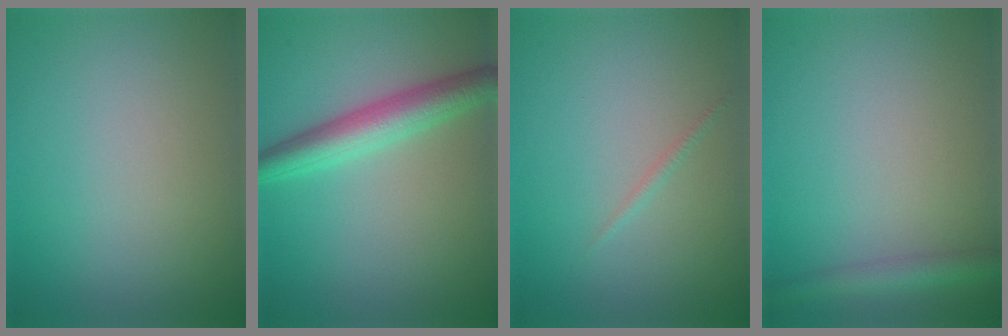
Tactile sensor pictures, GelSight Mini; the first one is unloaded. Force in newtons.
{"total": 4.3, "press": 4.3, "slide": 0.1}
{"total": 0.6, "press": 0.6, "slide": 0.0}
{"total": 2.6, "press": 2.6, "slide": 0.0}